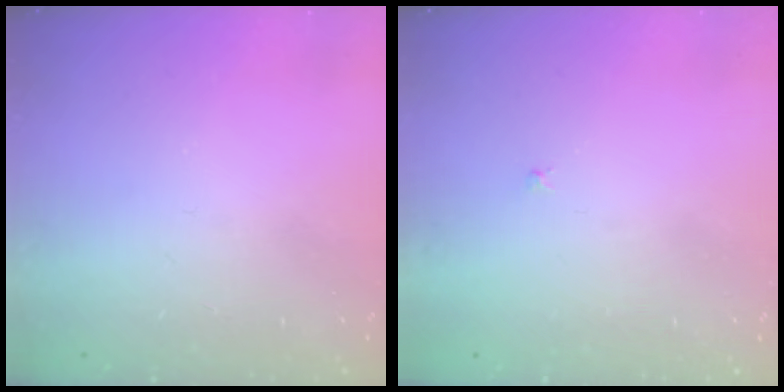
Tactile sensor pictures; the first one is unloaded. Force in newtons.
{"total": 0.9, "press": 0.9, "slide": 0.2}